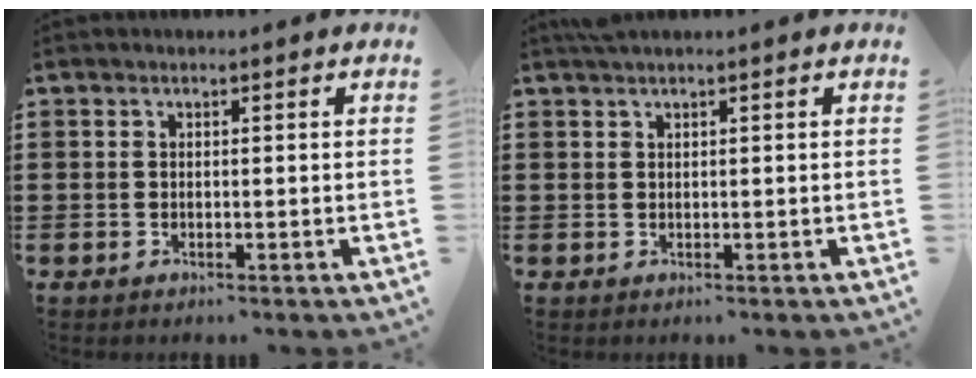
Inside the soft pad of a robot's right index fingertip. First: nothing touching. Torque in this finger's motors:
{"motor_torque": [0.12, 0.18, 0.01, 0.02]}